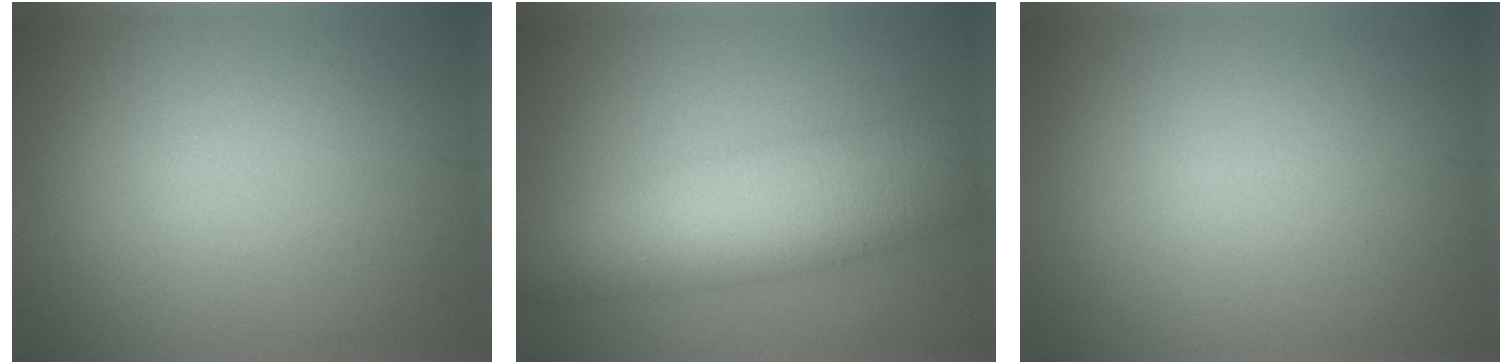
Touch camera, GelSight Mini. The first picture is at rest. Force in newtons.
{"total": 8.6, "press": 8.6, "slide": 0.5}
{"total": 0.0}